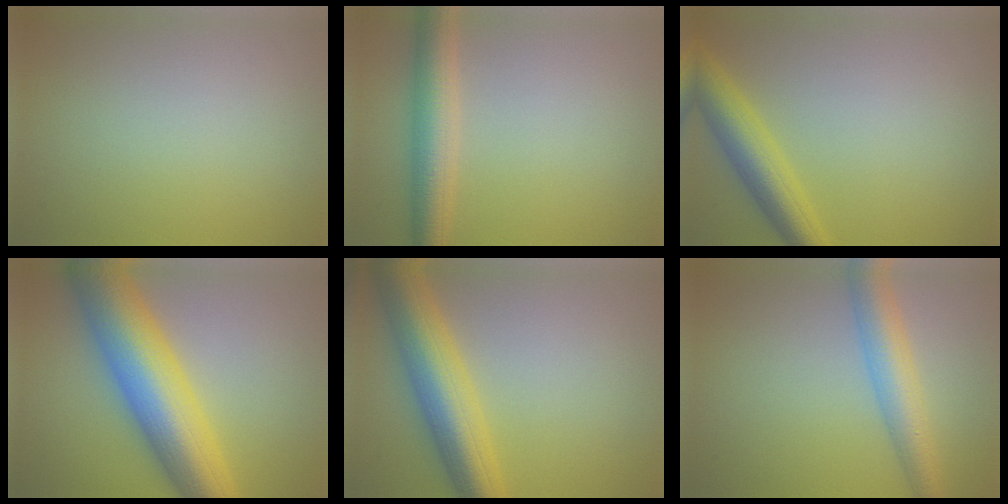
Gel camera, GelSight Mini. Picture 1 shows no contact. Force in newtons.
{"total": 4.8, "press": 4.8, "slide": 0.1}
{"total": 4.8, "press": 4.8, "slide": 0.1}
{"total": 12.1, "press": 12.1, "slide": 0.2}
{"total": 8.6, "press": 8.6, "slide": 0.5}
{"total": 5.1, "press": 5.1, "slide": 0.1}